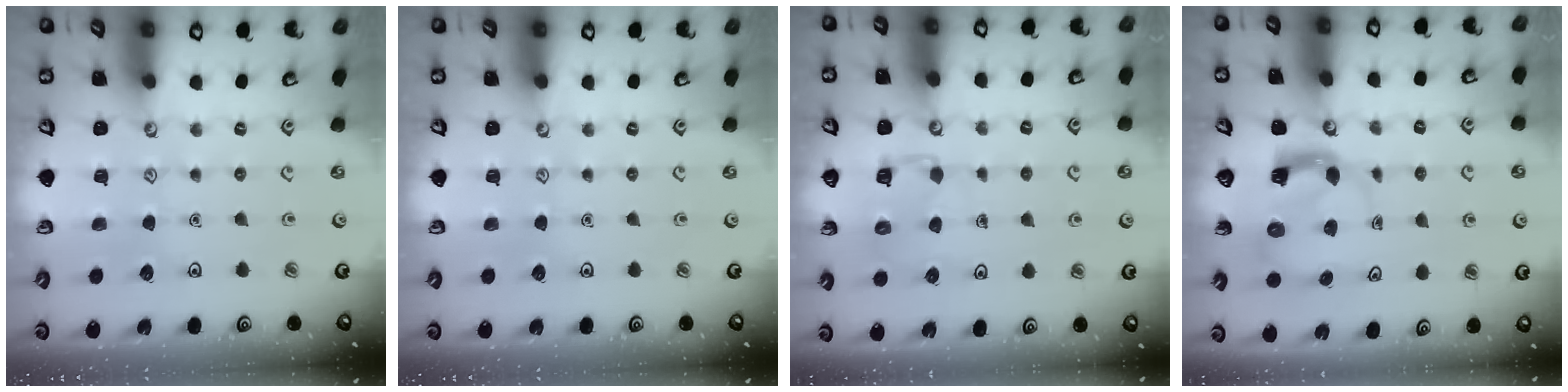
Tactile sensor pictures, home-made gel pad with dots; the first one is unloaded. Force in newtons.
{"total": 0.0}
{"total": 5.5, "press": 5.5, "slide": 0.6}
{"total": 3.9, "press": 3.9, "slide": 0.6}